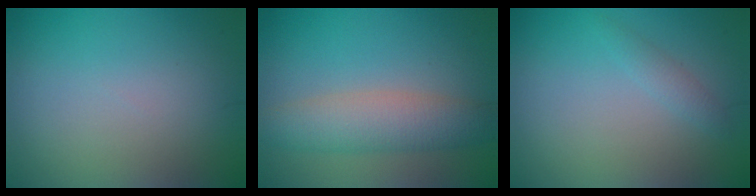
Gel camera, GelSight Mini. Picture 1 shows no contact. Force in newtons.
{"total": 4.6, "press": 4.6, "slide": 0.1}
{"total": 1.1, "press": 1.1, "slide": 0.1}